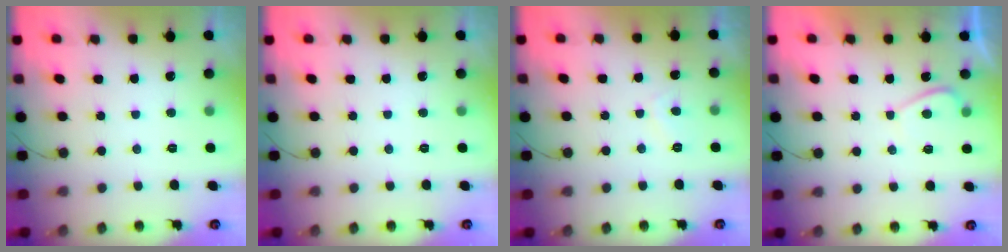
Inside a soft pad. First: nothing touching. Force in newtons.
{"total": 0.0}
{"total": 2.3, "press": 2.2, "slide": 0.7}
{"total": 1.8, "press": 1.7, "slide": 0.6}